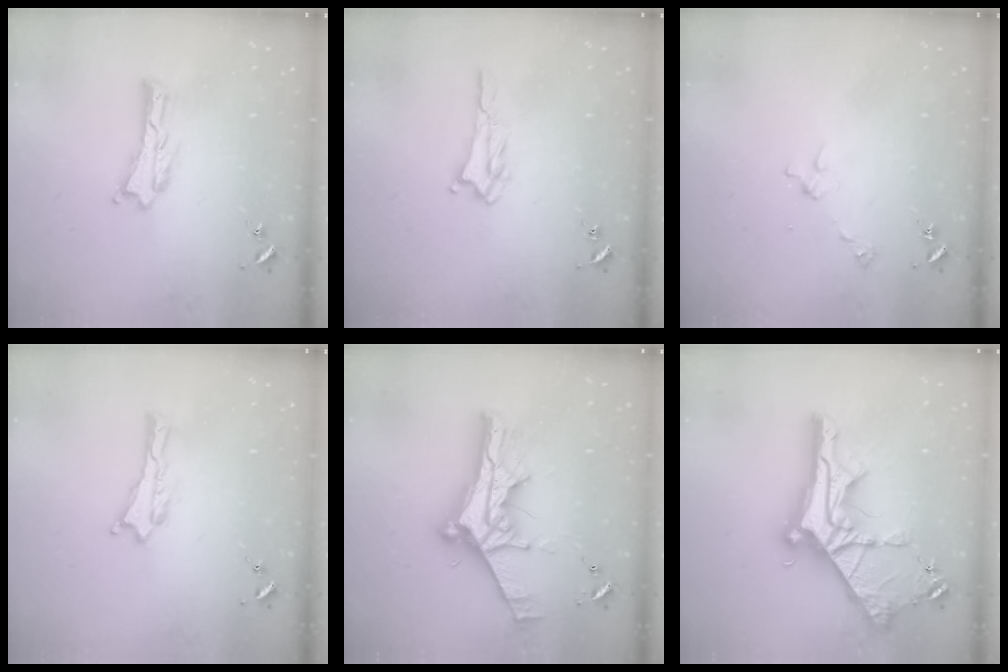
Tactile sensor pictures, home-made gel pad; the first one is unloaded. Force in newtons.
{"total": 2.3, "press": 2.2, "slide": 0.4}
{"total": 2.9, "press": 2.9, "slide": 0.2}
{"total": 0.0}
{"total": 11.4, "press": 11.4, "slide": 1.1}
{"total": 12.0, "press": 12.0, "slide": 1.3}